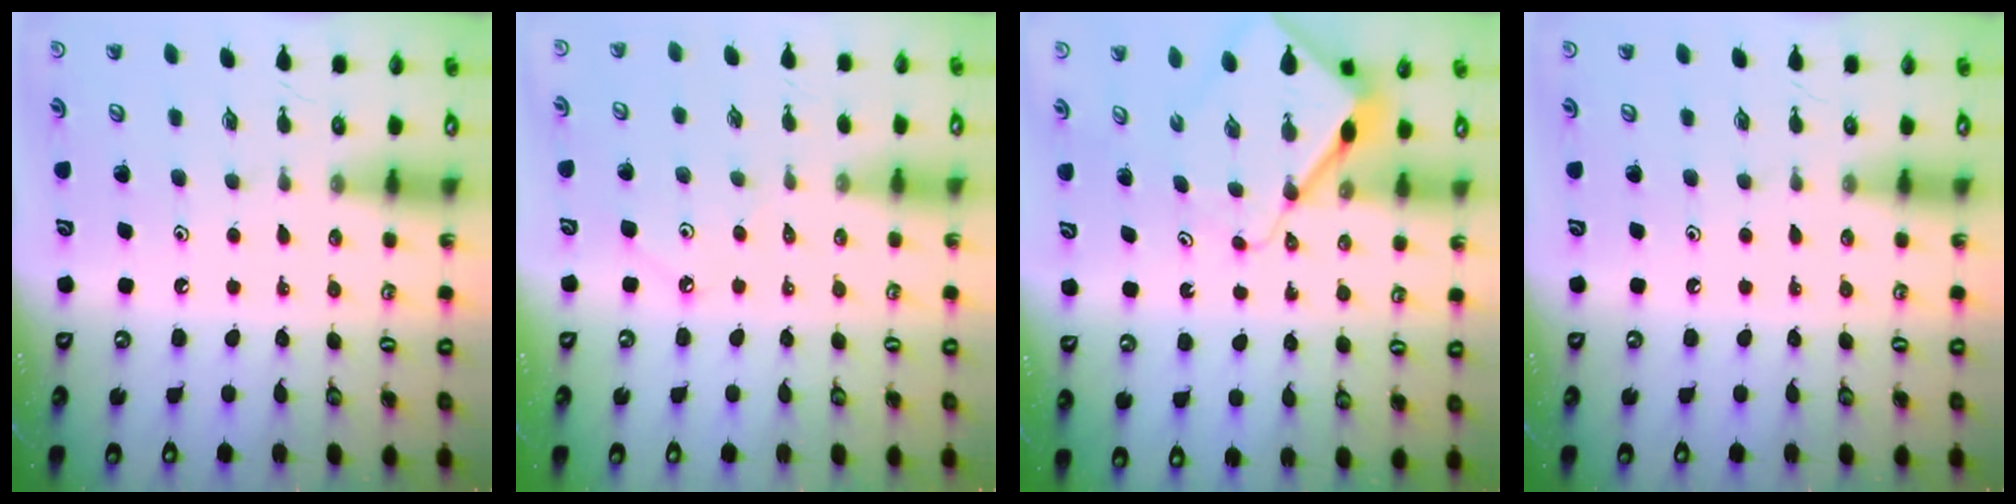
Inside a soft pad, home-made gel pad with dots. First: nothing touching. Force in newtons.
{"total": 1.7, "press": 1.6, "slide": 0.3}
{"total": 8.4, "press": 8.4, "slide": 0.9}
{"total": 0.0}